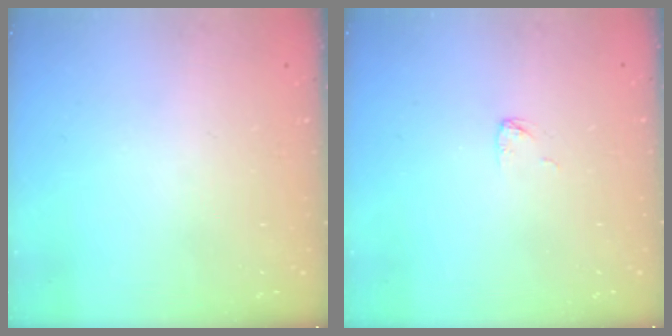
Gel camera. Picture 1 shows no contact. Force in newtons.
{"total": 2.8, "press": 2.7, "slide": 0.2}